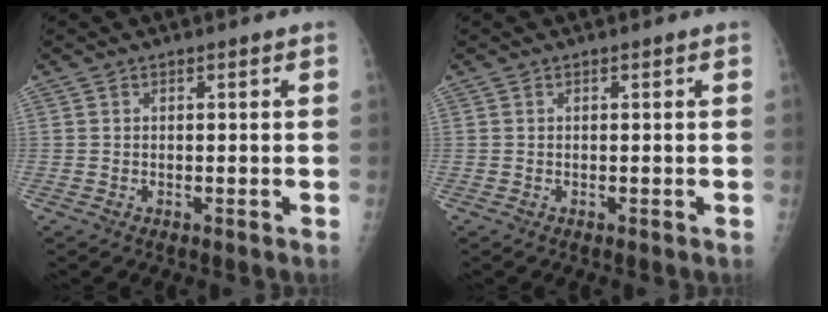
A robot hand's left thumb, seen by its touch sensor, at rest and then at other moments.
{"total": 0.0}